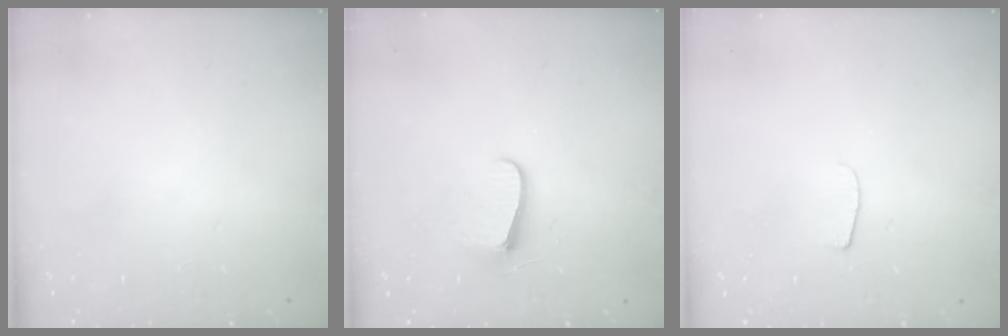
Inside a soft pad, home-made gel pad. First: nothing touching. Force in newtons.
{"total": 7.2, "press": 7.2, "slide": 0.5}
{"total": 4.3, "press": 4.3, "slide": 0.5}